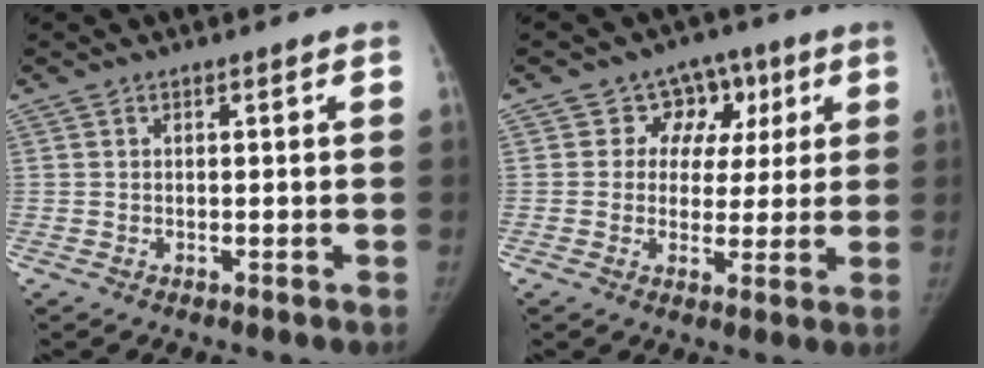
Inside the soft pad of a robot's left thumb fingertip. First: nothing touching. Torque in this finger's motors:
{"motor_torque": [-0.09, 0.15, -0.07, -0.09, -0.09]}